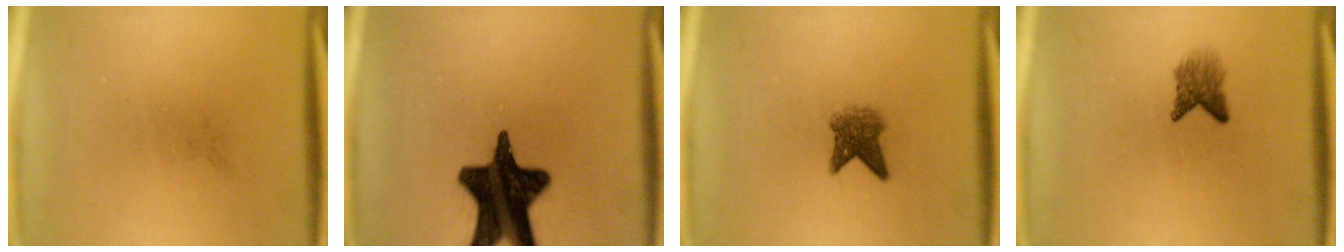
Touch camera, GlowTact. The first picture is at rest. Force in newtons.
{"total": 18.6}
{"total": 3.7}
{"total": 2.8}